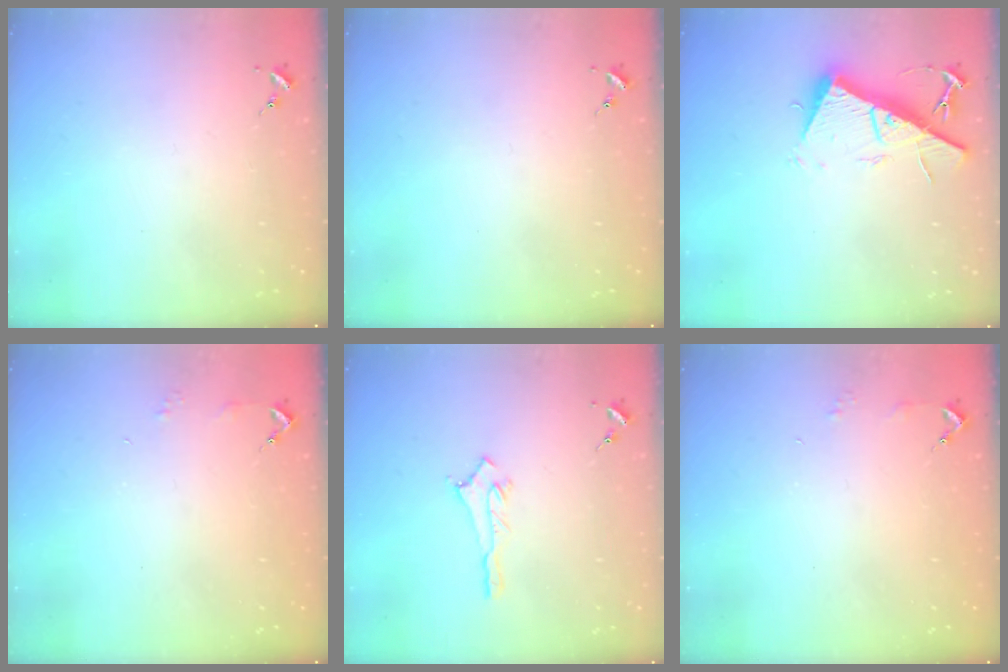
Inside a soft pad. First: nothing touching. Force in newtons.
{"total": 0.0}
{"total": 14.6, "press": 14.6, "slide": 0.4}
{"total": 2.9, "press": 2.8, "slide": 0.3}
{"total": 2.8, "press": 2.8, "slide": 0.3}
{"total": 2.9, "press": 2.8, "slide": 0.3}